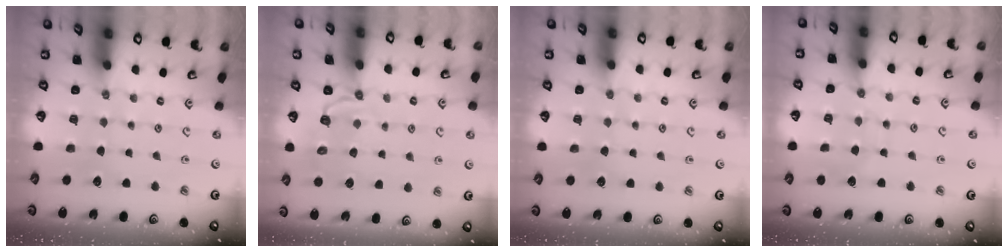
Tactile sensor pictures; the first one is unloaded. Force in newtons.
{"total": 3.7, "press": 2.4, "slide": 2.8}
{"total": 0.9, "press": 0.9, "slide": 0.1}
{"total": 6.5, "press": 6.5, "slide": 0.6}